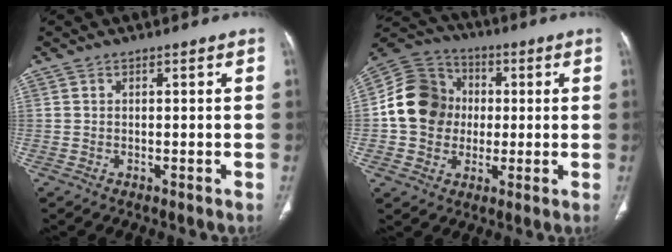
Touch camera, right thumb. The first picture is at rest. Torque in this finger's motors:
{"motor_torque": [-0.50, 0.83, 0.58, -0.49, 0.09]}